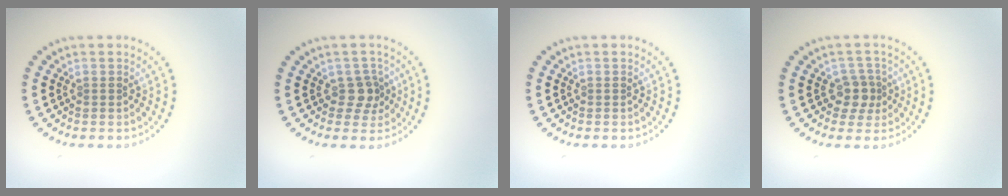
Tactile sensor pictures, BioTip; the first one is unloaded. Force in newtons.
{"total": 2.0, "press": 1.7, "slide": 1.1}
{"total": 0.0}
{"total": 2.3, "press": 1.9, "slide": 1.3}